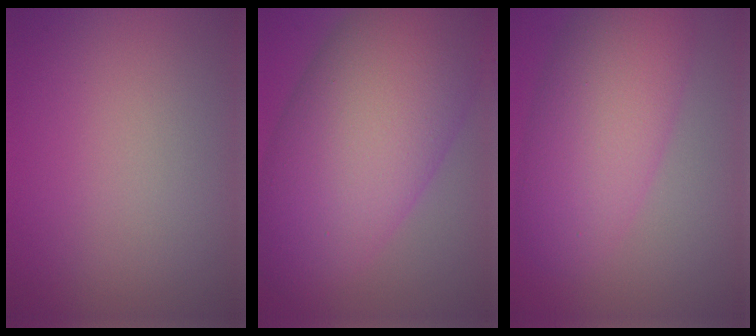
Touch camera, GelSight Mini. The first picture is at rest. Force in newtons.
{"total": 14.0, "press": 14.0, "slide": 0.7}
{"total": 7.4, "press": 7.4, "slide": 0.5}